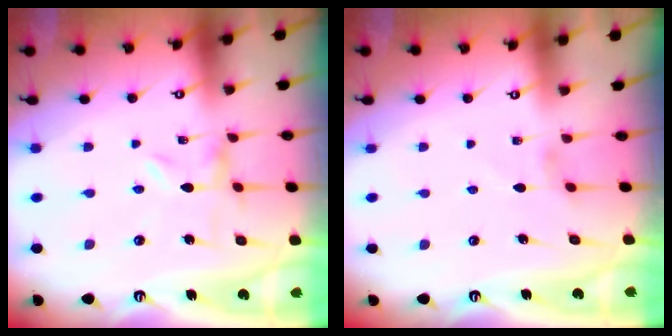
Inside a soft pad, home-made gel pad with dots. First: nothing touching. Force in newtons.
{"total": 1.3, "press": 1.2, "slide": 0.4}